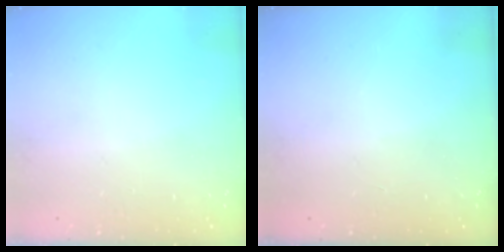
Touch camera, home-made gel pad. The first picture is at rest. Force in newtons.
{"total": 0.0}